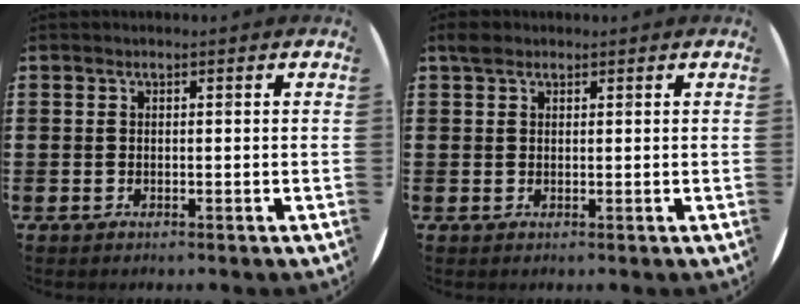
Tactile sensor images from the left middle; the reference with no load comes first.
{"total": 2.0, "force": [1.7, 1.0, 0.5], "torque": [0.003, -0.001, 0.029]}